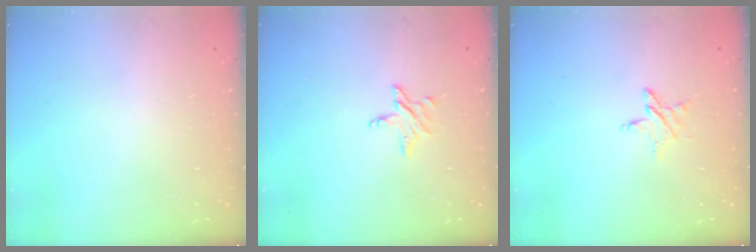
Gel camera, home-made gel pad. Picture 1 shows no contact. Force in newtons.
{"total": 4.7, "press": 4.7, "slide": 0.4}
{"total": 3.5, "press": 3.5, "slide": 0.3}